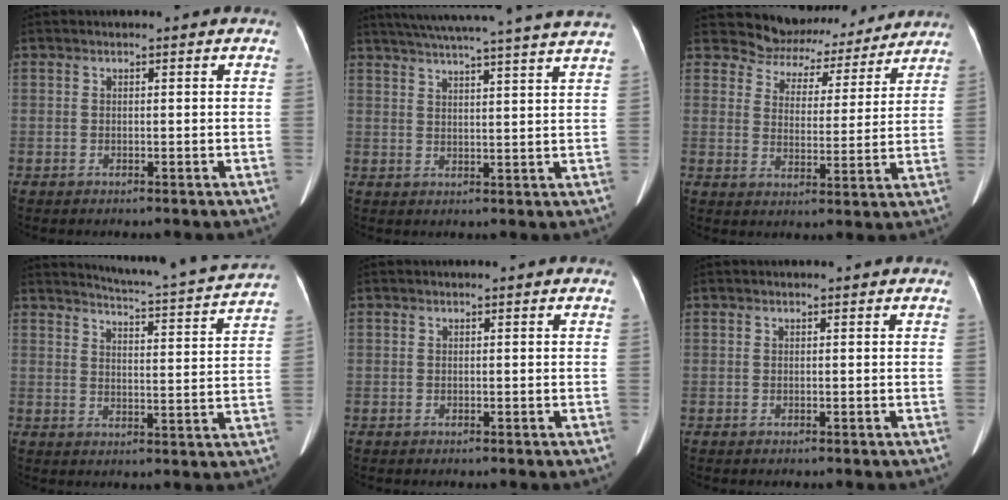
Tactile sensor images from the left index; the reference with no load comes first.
{"total": 24.1, "force": [21.9, -0.8, 10.2], "torque": [-0.171, -0.012, 0.279]}
{"total": 11.7, "force": [10.9, 4.3, 0.0], "torque": [0.013, -0.002, 0.133]}
{"total": 14.7, "force": [14.1, -0.9, 4.0], "torque": [-0.074, -0.038, 0.174]}
{"total": 0.0}
{"total": 0.0}